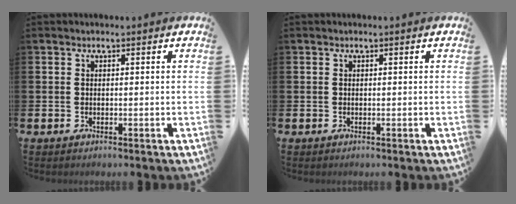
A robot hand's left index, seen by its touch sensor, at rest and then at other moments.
{"total": 0.0}